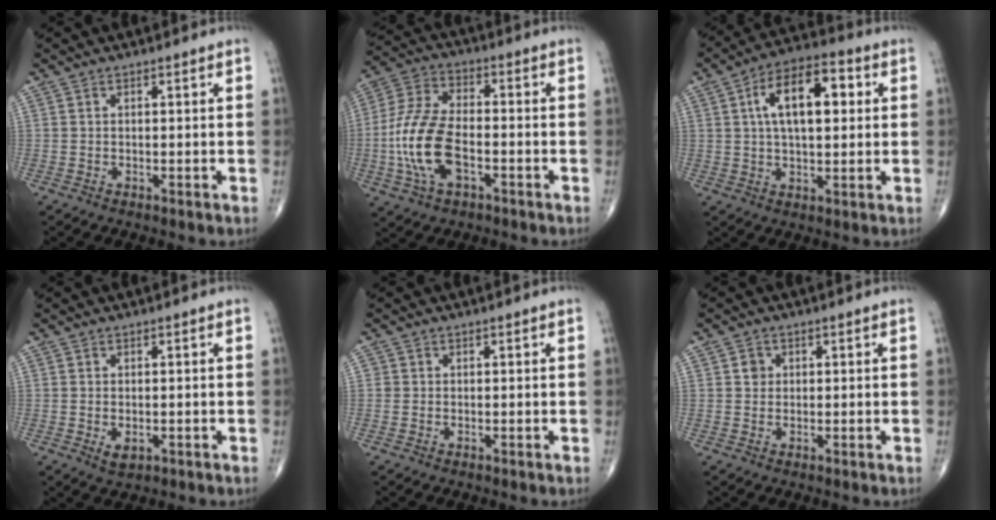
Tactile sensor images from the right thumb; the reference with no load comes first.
{"total": 14.2, "force": [-3.6, 7.6, 11.5], "torque": [-0.245, 0.025, -0.070]}
{"total": 13.5, "force": [3.1, 6.7, 11.3], "torque": [-0.172, 0.017, 0.045]}
{"total": 2.3, "force": [-0.5, 1.4, 1.7], "torque": [-0.024, -0.002, -0.003]}
{"total": 0.8, "force": [0.0, 0.8, 0.0], "torque": [0.004, 0.004, -0.002]}
{"total": 1.8, "force": [0.4, 1.7, 0.6], "torque": [-0.001, 0.001, 0.004]}